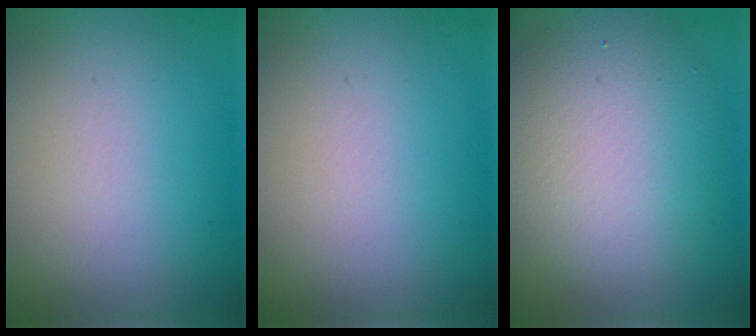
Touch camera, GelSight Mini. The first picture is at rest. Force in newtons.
{"total": 0.0}
{"total": 7.5, "press": 7.5, "slide": 0.5}